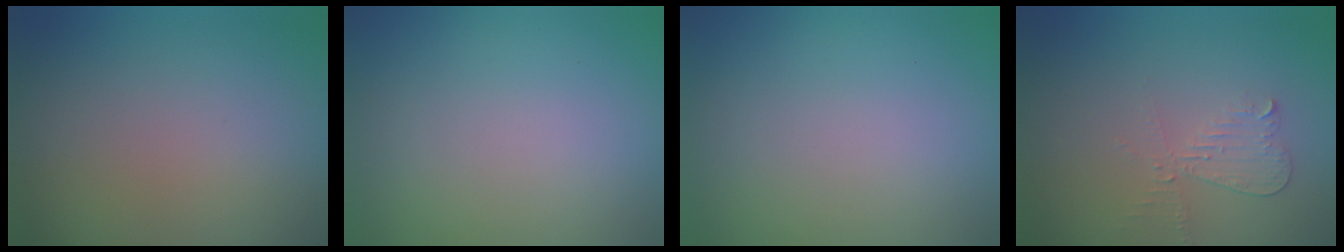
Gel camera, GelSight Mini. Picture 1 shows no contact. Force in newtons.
{"total": 0.0}
{"total": 0.0}
{"total": 2.1, "press": 2.1, "slide": 0.2}